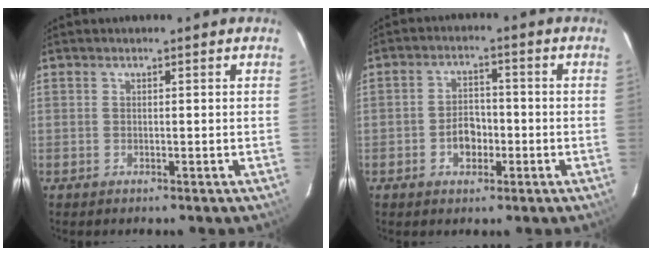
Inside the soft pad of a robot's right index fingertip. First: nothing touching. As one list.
[{"total": 4.9, "force": [-1.7, 3.5, 3.0], "torque": [-0.056, 0.010, -0.023]}]